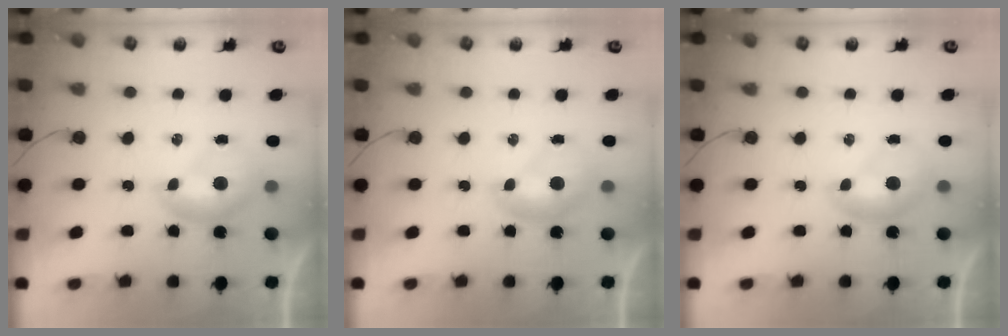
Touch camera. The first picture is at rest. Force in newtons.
{"total": 0.0}
{"total": 0.0}